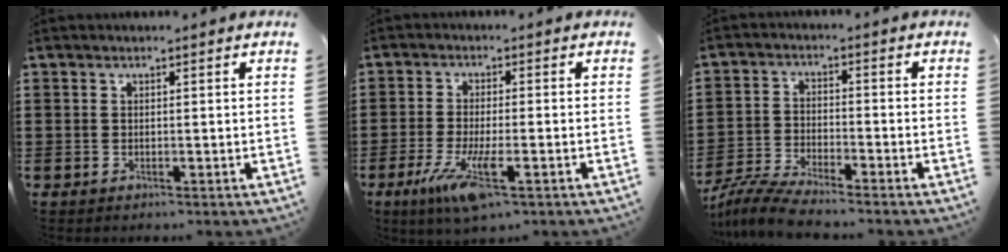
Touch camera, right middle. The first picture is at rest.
{"total": 7.8, "force": [-3.3, 1.6, 6.9], "torque": [-0.149, -0.018, -0.059]}
{"total": 5.9, "force": [-5.6, 0.2, 1.9], "torque": [-0.057, -0.013, -0.113]}